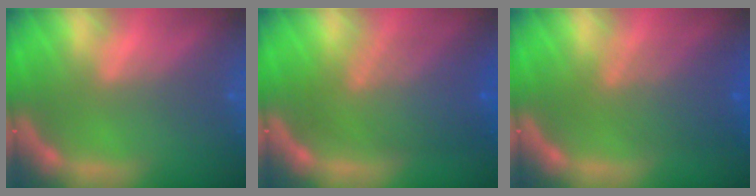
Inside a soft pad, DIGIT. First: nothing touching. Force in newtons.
{"total": 8.0}
{"total": 5.5}